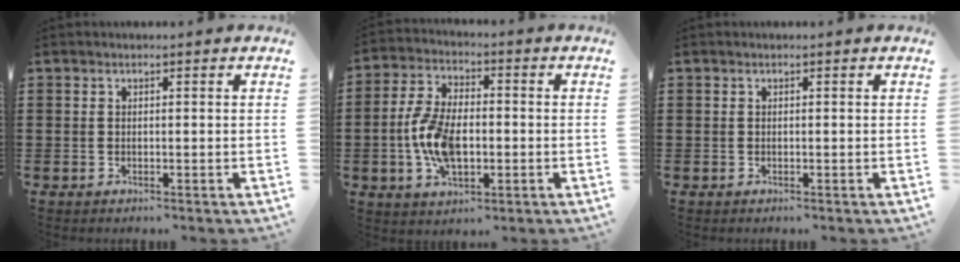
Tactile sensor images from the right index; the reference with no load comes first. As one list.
[{"total": 9.1, "force": [-1.6, 4.9, 7.5], "torque": [-0.177, 0.000, -0.035]}, {"total": 0.0}]